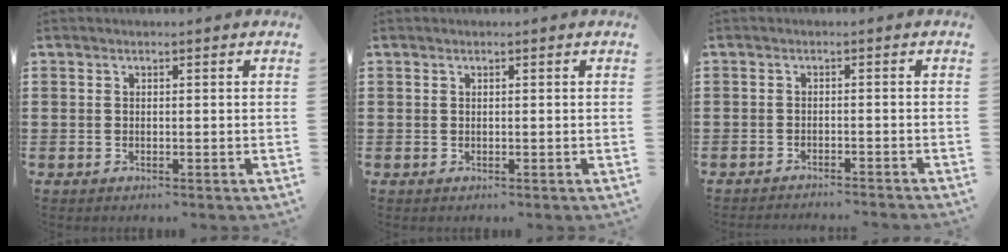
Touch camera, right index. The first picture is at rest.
{"total": 0.0}
{"total": 1.7, "force": [-1.7, -0.3, 0.1], "torque": [-0.003, 0.002, -0.035]}